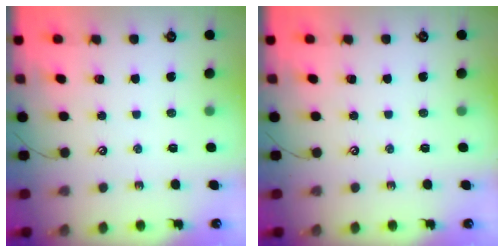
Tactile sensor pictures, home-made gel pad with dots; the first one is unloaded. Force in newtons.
{"total": 0.0}